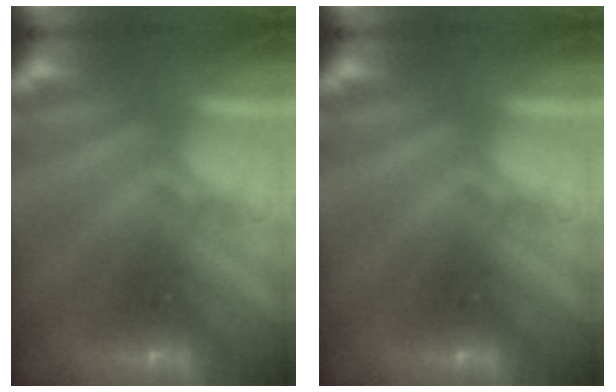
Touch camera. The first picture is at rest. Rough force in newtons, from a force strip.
{"total": 0.0}